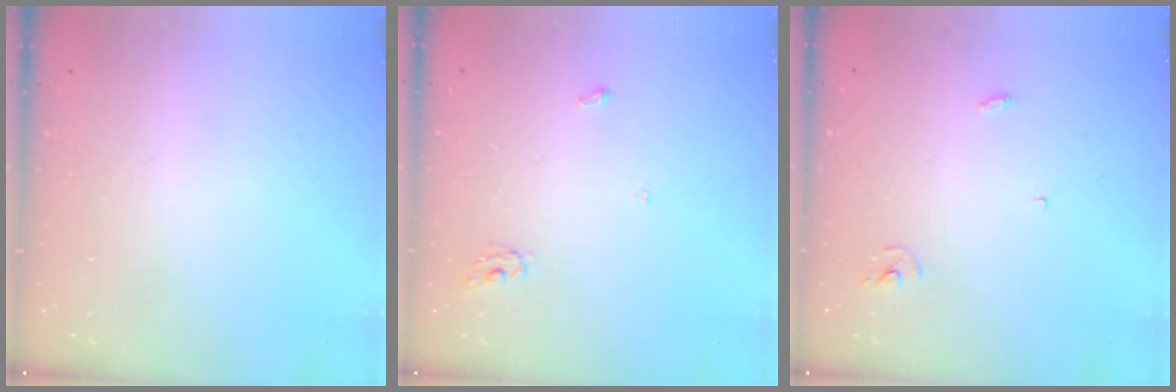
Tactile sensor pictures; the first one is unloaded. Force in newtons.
{"total": 3.4, "press": 3.3, "slide": 0.3}
{"total": 2.9, "press": 2.9, "slide": 0.2}